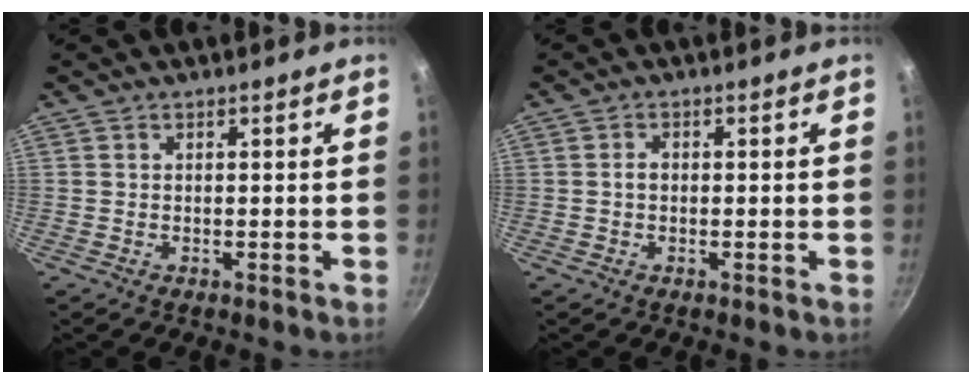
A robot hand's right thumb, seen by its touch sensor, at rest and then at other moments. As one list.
[{"total": 1.4, "force": [-0.1, 1.0, 1.0], "torque": [-0.015, 0.007, -0.003]}]